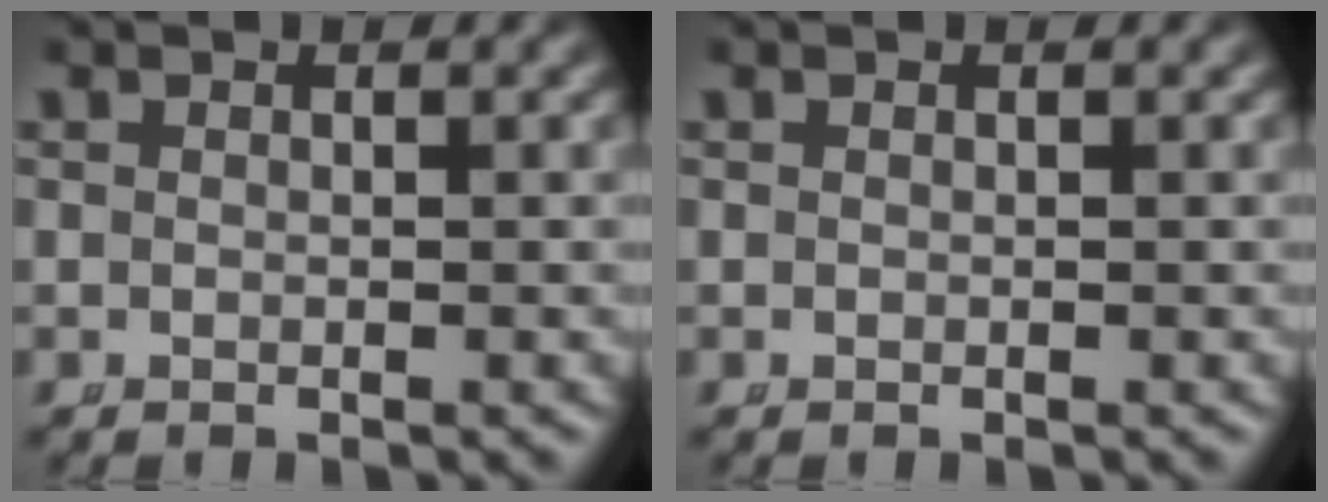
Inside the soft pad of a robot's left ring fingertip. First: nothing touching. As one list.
[{"total": 0.0}]